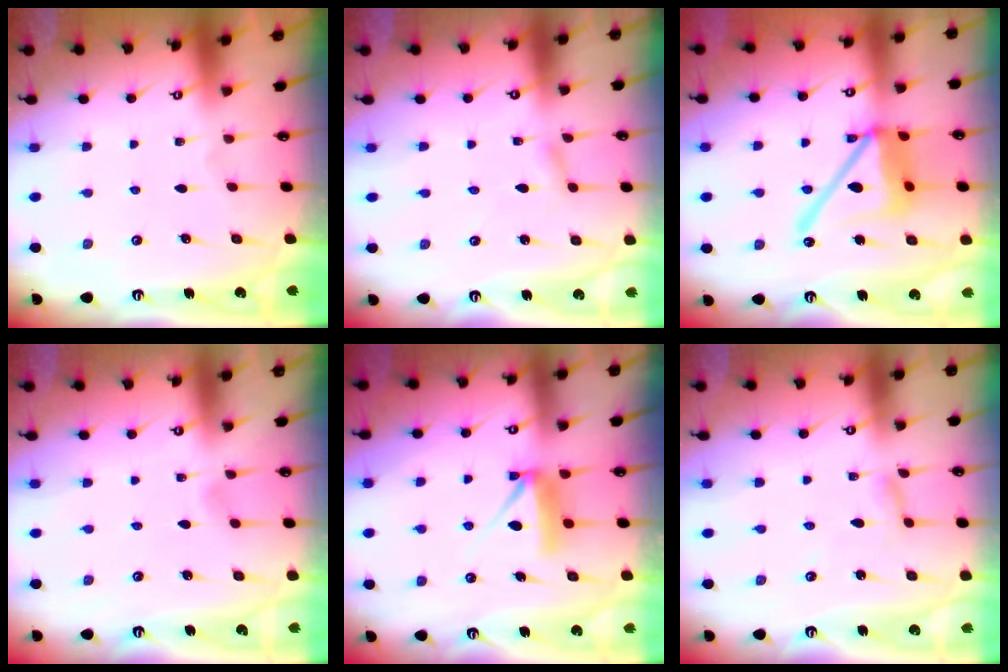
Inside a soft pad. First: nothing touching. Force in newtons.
{"total": 1.5, "press": 1.5, "slide": 0.2}
{"total": 17.1, "press": 17.0, "slide": 1.9}
{"total": 2.9, "press": 2.9, "slide": 0.3}
{"total": 8.4, "press": 8.4, "slide": 0.1}
{"total": 2.9, "press": 2.9, "slide": 0.2}